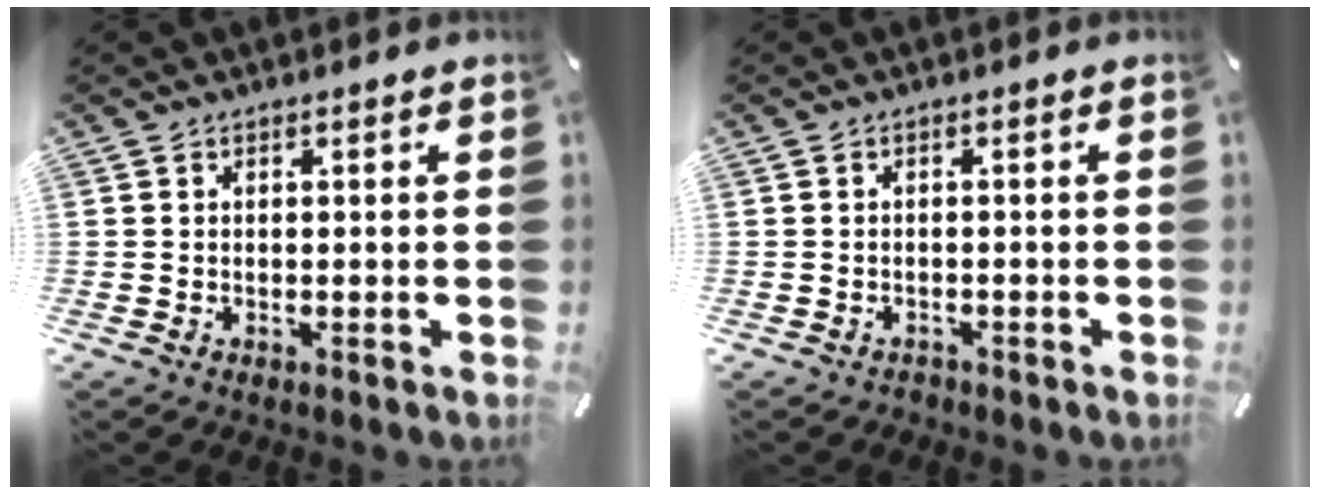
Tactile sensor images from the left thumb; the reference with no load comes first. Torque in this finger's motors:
{"motor_torque": [-0.32, -0.29, -0.04, 0.27, 0.00]}